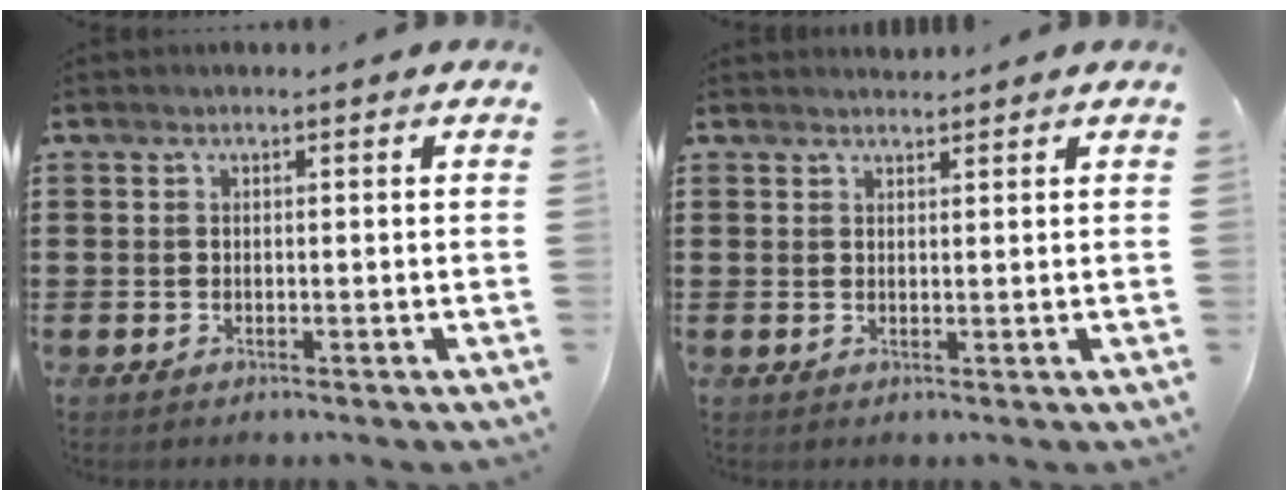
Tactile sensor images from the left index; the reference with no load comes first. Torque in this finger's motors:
{"motor_torque": [-0.81, 0.56, -0.48, -0.12]}